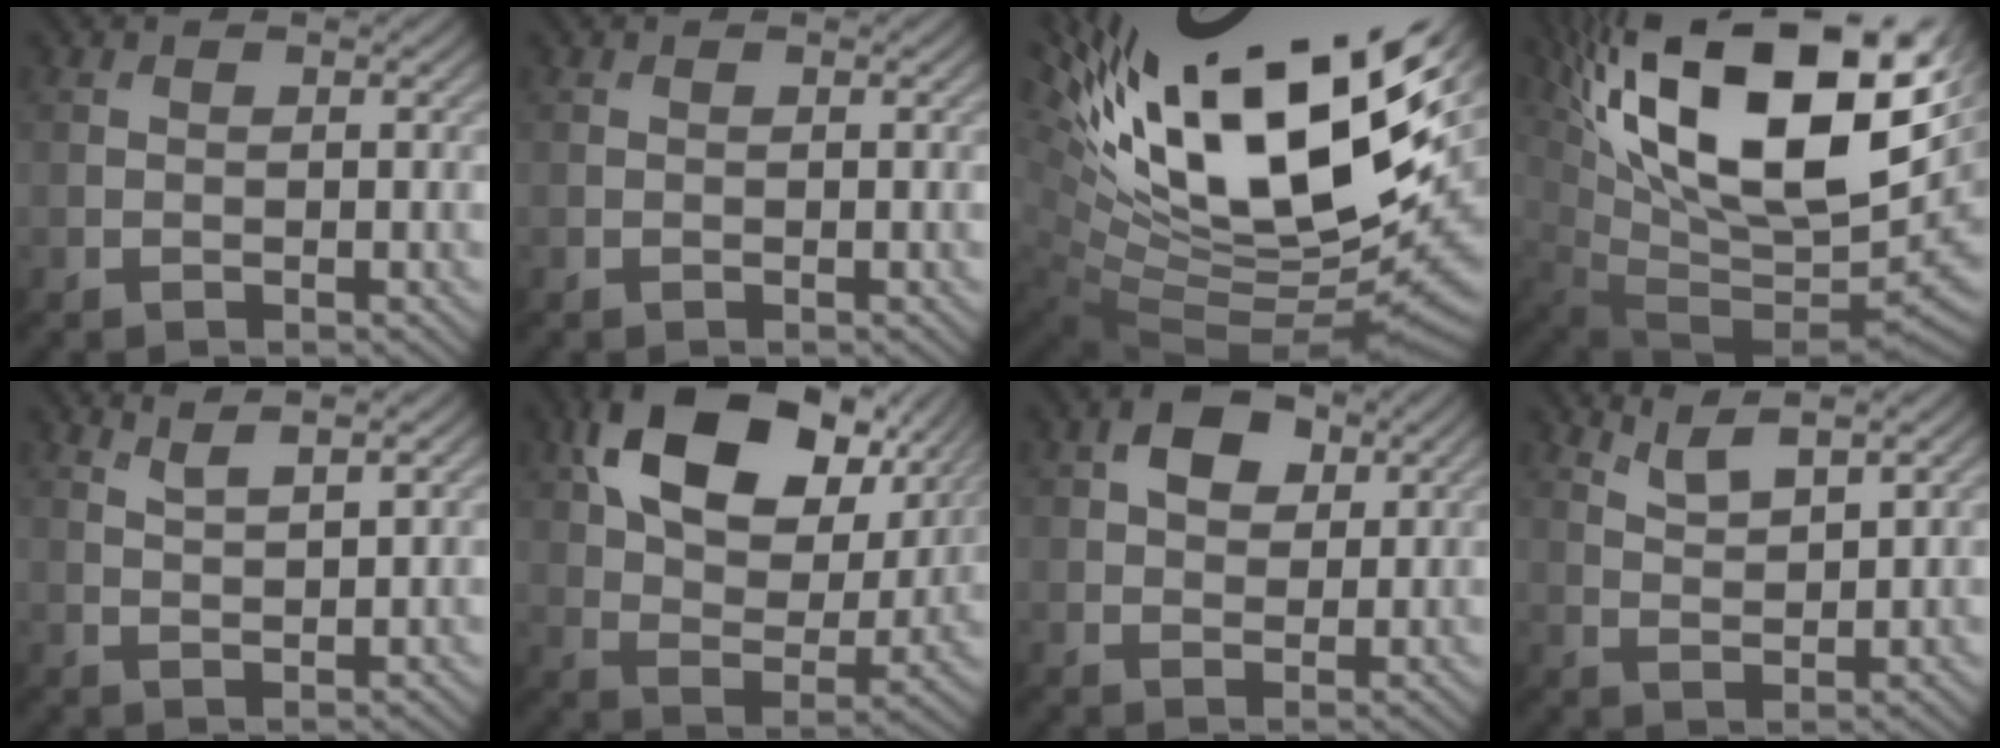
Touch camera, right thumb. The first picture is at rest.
{"total": 0.0}
{"total": 20.7, "force": [8.4, 7.7, 17.2], "torque": [-0.275, 0.038, 0.154]}
{"total": 22.1, "force": [9.6, 8.9, 17.7], "torque": [-0.288, 0.039, 0.181]}
{"total": 2.9, "force": [2.1, 0.3, 1.9], "torque": [-0.033, 0.004, 0.043]}
{"total": 16.4, "force": [7.8, 9.5, 10.8], "torque": [-0.210, 0.001, 0.138]}
{"total": 4.7, "force": [1.9, 3.1, 3.0], "torque": [-0.053, 0.004, 0.030]}
{"total": 3.8, "force": [2.9, 0.5, 2.4], "torque": [-0.053, 0.001, 0.066]}